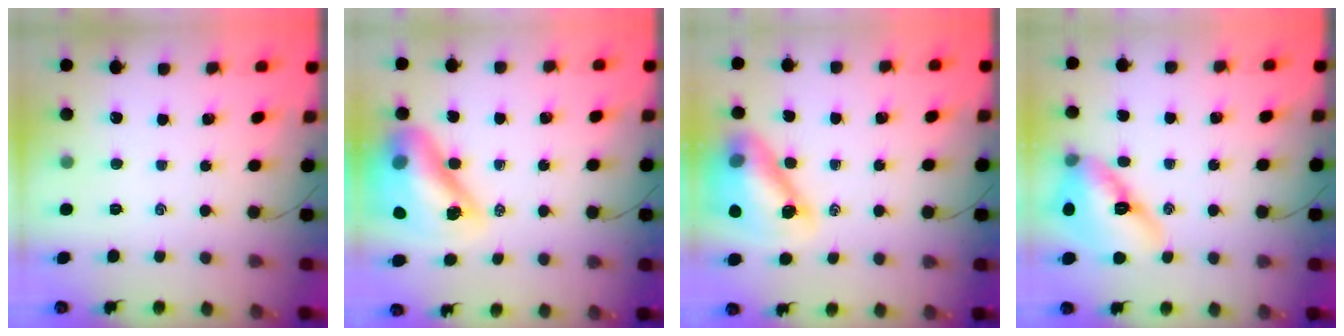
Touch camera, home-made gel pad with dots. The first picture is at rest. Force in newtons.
{"total": 18.3, "press": 17.6, "slide": 4.9}
{"total": 14.5, "press": 13.8, "slide": 4.3}
{"total": 12.9, "press": 12.4, "slide": 3.7}